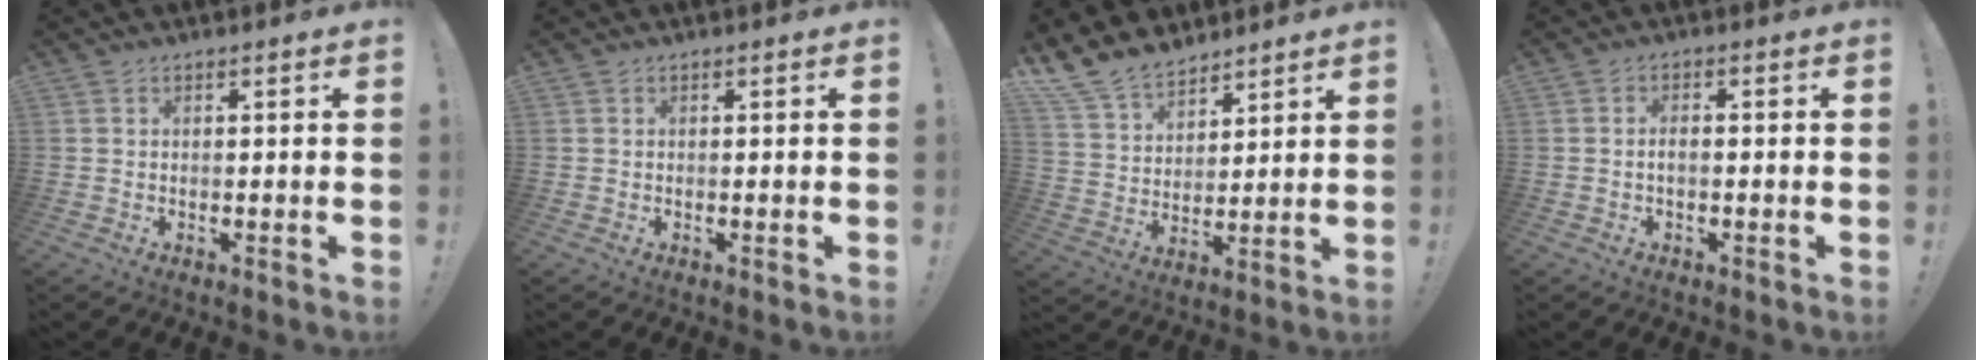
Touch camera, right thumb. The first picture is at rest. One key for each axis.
{"total": 0.0}
{"total": 12.5, "fx": 10.2, "fy": 6.3, "fz": 3.4, "tx": -0.083, "ty": -0.070, "tz": 0.200}
{"total": 2.1, "fx": -0.5, "fy": 0.7, "fz": 1.9, "tx": -0.040, "ty": 0.002, "tz": -0.010}